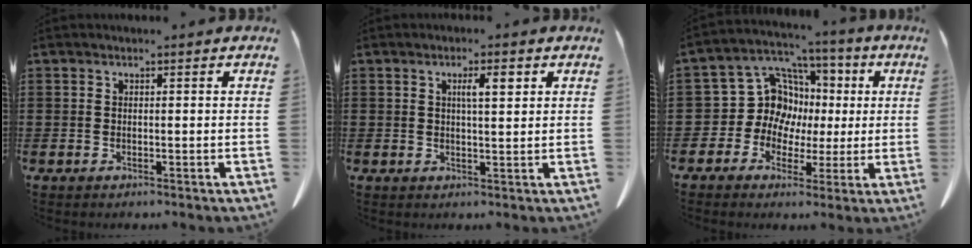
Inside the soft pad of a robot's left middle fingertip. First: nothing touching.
{"total": 3.3, "force": [1.2, 0.8, 3.0], "torque": [-0.044, -0.001, 0.014]}
{"total": 10.4, "force": [0.9, 9.7, 3.6], "torque": [-0.126, -0.007, 0.019]}